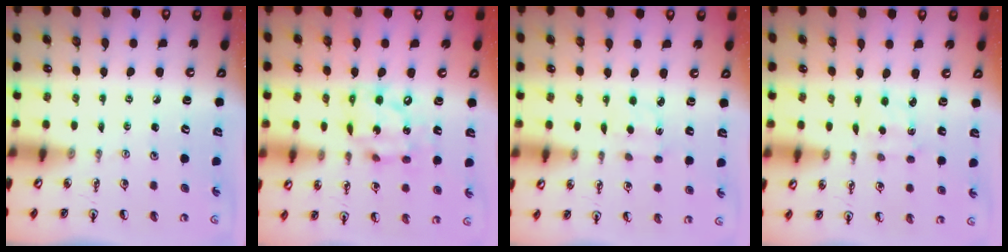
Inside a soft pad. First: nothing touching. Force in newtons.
{"total": 12.3, "press": 12.2, "slide": 1.5}
{"total": 1.8, "press": 1.7, "slide": 0.5}
{"total": 2.5, "press": 2.4, "slide": 0.6}